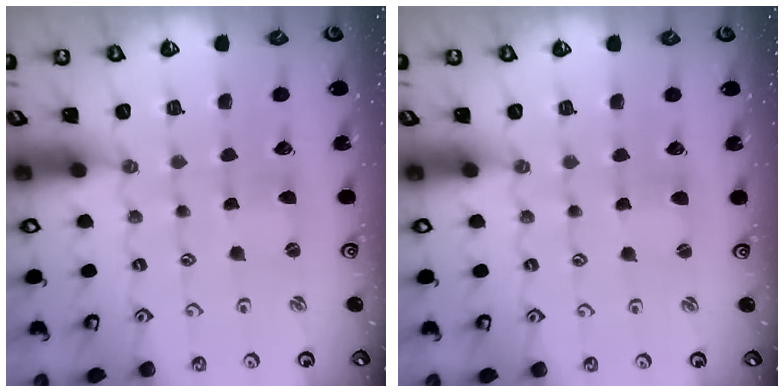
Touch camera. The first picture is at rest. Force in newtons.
{"total": 1.3, "press": 1.2, "slide": 0.2}